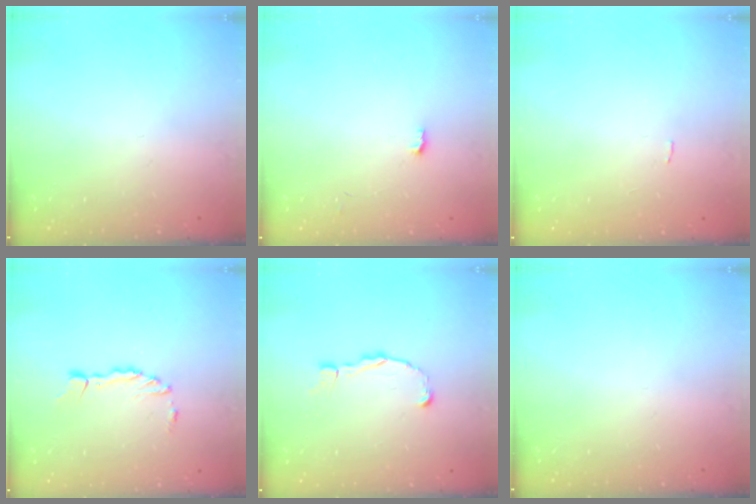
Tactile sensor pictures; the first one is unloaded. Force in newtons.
{"total": 3.2, "press": 3.2, "slide": 0.3}
{"total": 0.6, "press": 0.5, "slide": 0.2}
{"total": 3.6, "press": 3.5, "slide": 0.5}
{"total": 2.4, "press": 2.4, "slide": 0.2}
{"total": 0.0}